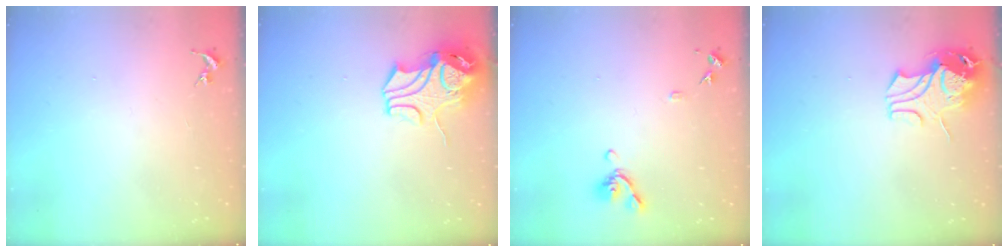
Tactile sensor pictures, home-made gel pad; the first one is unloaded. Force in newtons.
{"total": 10.9, "press": 10.8, "slide": 1.6}
{"total": 9.1, "press": 9.0, "slide": 1.4}
{"total": 11.5, "press": 11.4, "slide": 1.2}